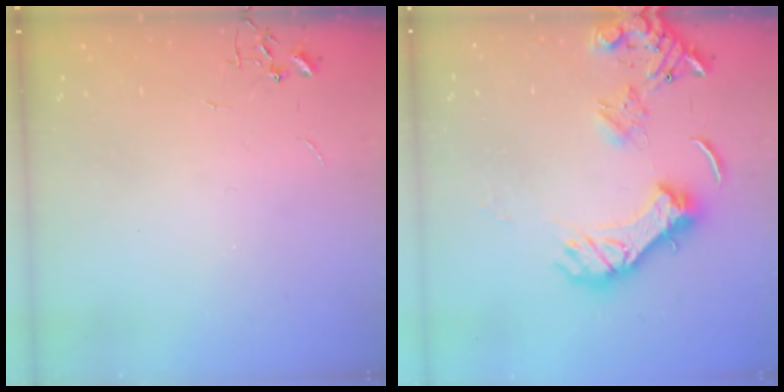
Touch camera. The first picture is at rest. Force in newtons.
{"total": 15.8, "press": 15.6, "slide": 2.3}